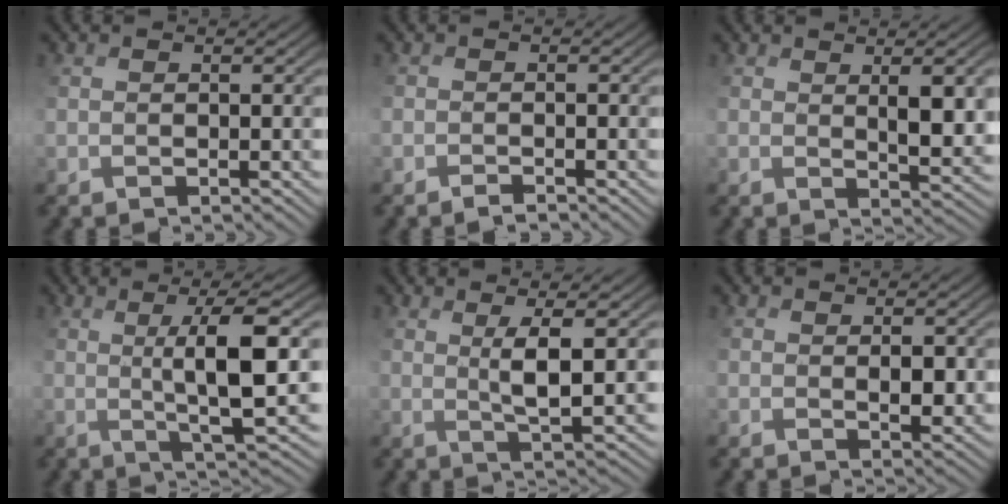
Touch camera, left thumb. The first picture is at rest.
{"total": 1.3, "force": [-1.3, -0.1, 0.4], "torque": [-0.003, 0.002, -0.025]}
{"total": 5.6, "force": [1.9, 2.0, 4.8], "torque": [-0.090, -0.003, 0.045]}
{"total": 7.1, "force": [1.6, 0.4, 7.0], "torque": [-0.112, 0.019, 0.034]}
{"total": 3.8, "force": [1.8, -0.3, 3.4], "torque": [-0.068, 0.013, 0.039]}
{"total": 2.9, "force": [0.5, 1.7, 2.2], "torque": [-0.045, -0.002, 0.015]}